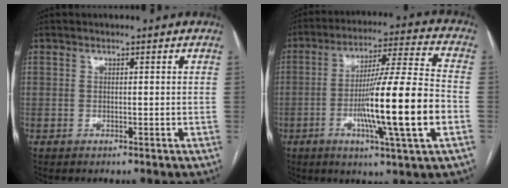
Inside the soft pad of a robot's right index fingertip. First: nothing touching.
{"total": 17.6, "force": [-4.3, -0.4, 17.1], "torque": [-0.290, -0.007, -0.075]}